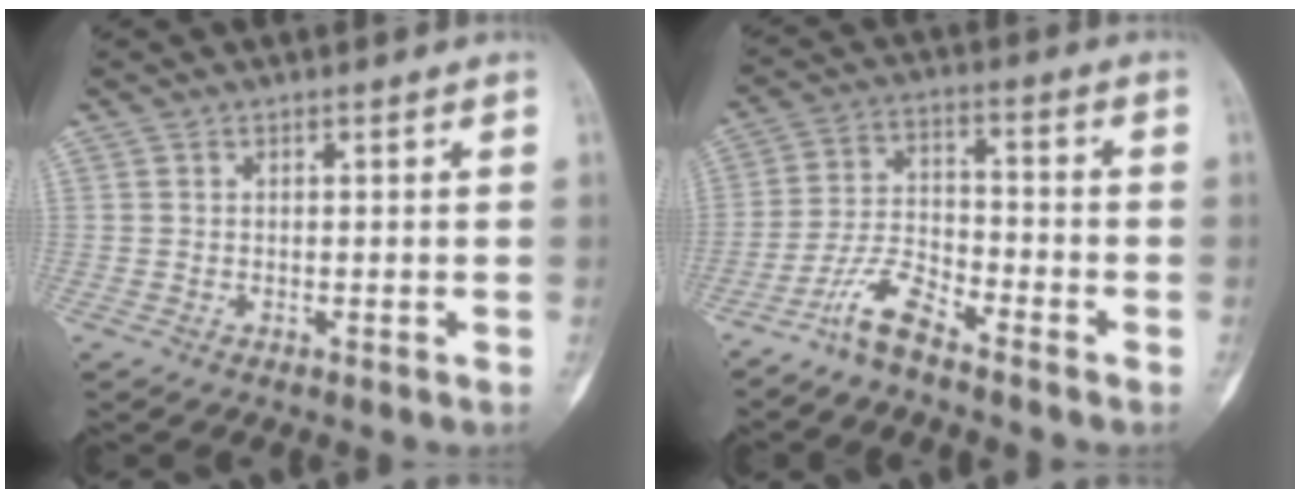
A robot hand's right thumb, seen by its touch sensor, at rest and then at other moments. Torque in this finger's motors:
{"motor_torque": [-0.05, -0.22, 0.01, 0.00, -0.07]}